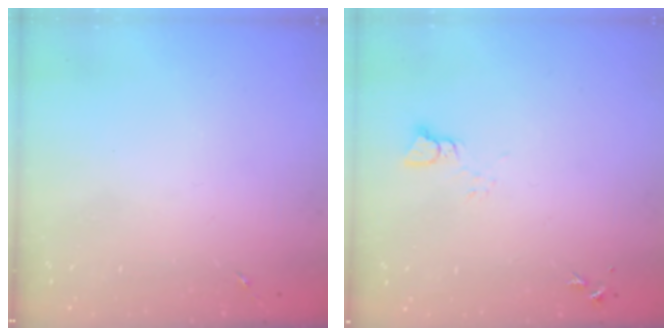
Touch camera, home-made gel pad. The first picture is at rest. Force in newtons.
{"total": 2.5, "press": 2.5, "slide": 0.1}